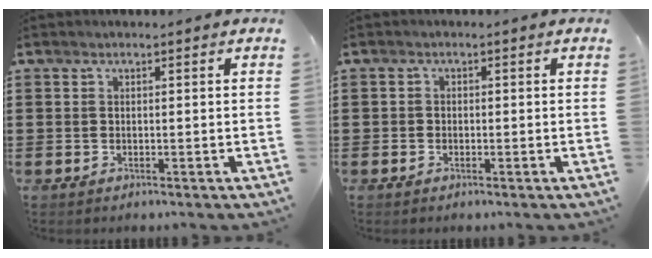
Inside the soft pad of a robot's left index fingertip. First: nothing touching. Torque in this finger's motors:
{"motor_torque": [-0.31, 0.25, -0.07, -0.01]}